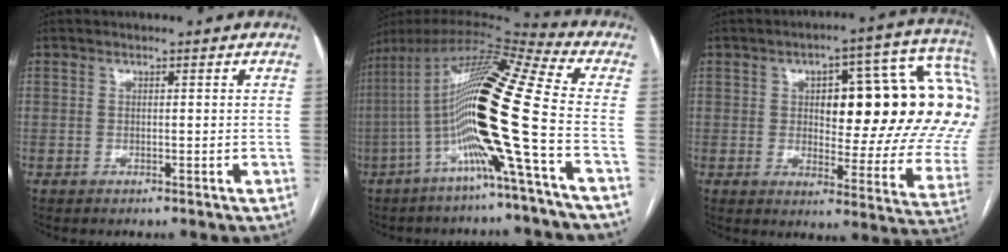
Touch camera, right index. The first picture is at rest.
{"total": 19.4, "force": [-4.3, -1.6, 18.8], "torque": [-0.359, 0.005, -0.096]}
{"total": 25.7, "force": [5.3, 7.2, 24.1], "torque": [-0.235, 0.054, 0.086]}